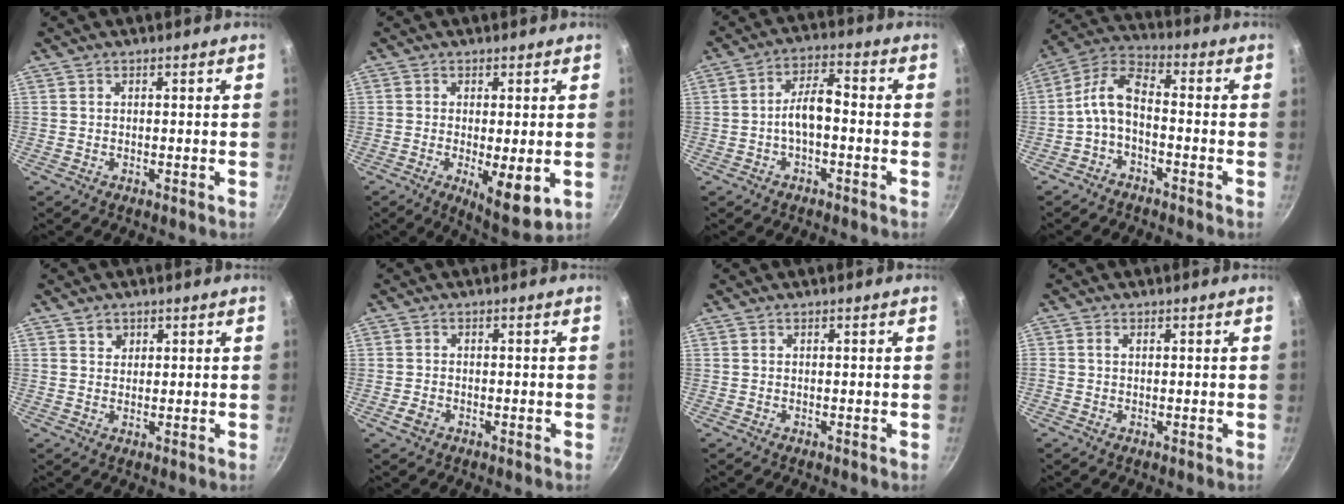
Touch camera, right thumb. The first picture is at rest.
{"total": 8.3, "force": [-1.5, 2.5, 7.8], "torque": [-0.115, -0.015, -0.012]}
{"total": 6.2, "force": [-1.6, 2.8, 5.3], "torque": [-0.089, 0.036, -0.033]}
{"total": 8.0, "force": [-2.7, 4.0, 6.4], "torque": [-0.136, 0.046, -0.064]}
{"total": 2.2, "force": [1.1, 1.7, 0.6], "torque": [0.001, -0.002, 0.016]}
{"total": 2.2, "force": [-1.1, 1.5, 1.1], "torque": [-0.019, 0.011, -0.021]}
{"total": 0.0}
{"total": 0.8, "force": [0.2, 0.6, 0.5], "torque": [-0.009, 0.004, 0.002]}